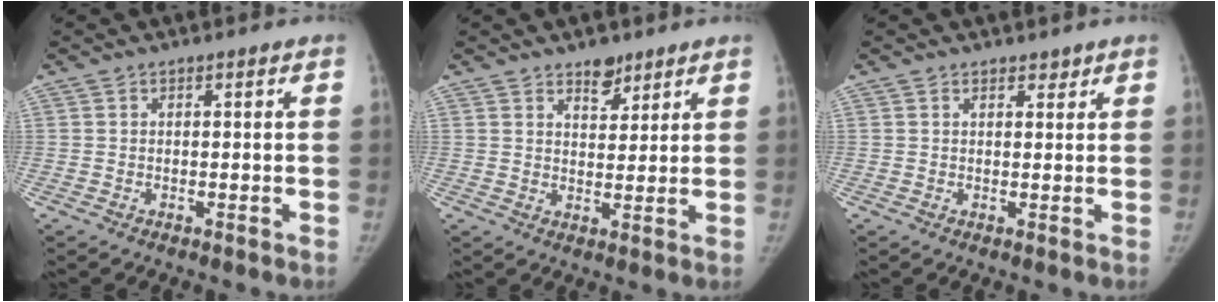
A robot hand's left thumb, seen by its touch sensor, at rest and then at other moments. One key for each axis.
{"total": 4.5, "fx": 3.3, "fy": 2.4, "fz": 1.9, "tx": -0.005, "ty": -0.023, "tz": 0.054}
{"total": 1.5, "fx": 1.2, "fy": 0.8, "fz": 0.2, "tx": 0.009, "ty": -0.008, "tz": 0.016}